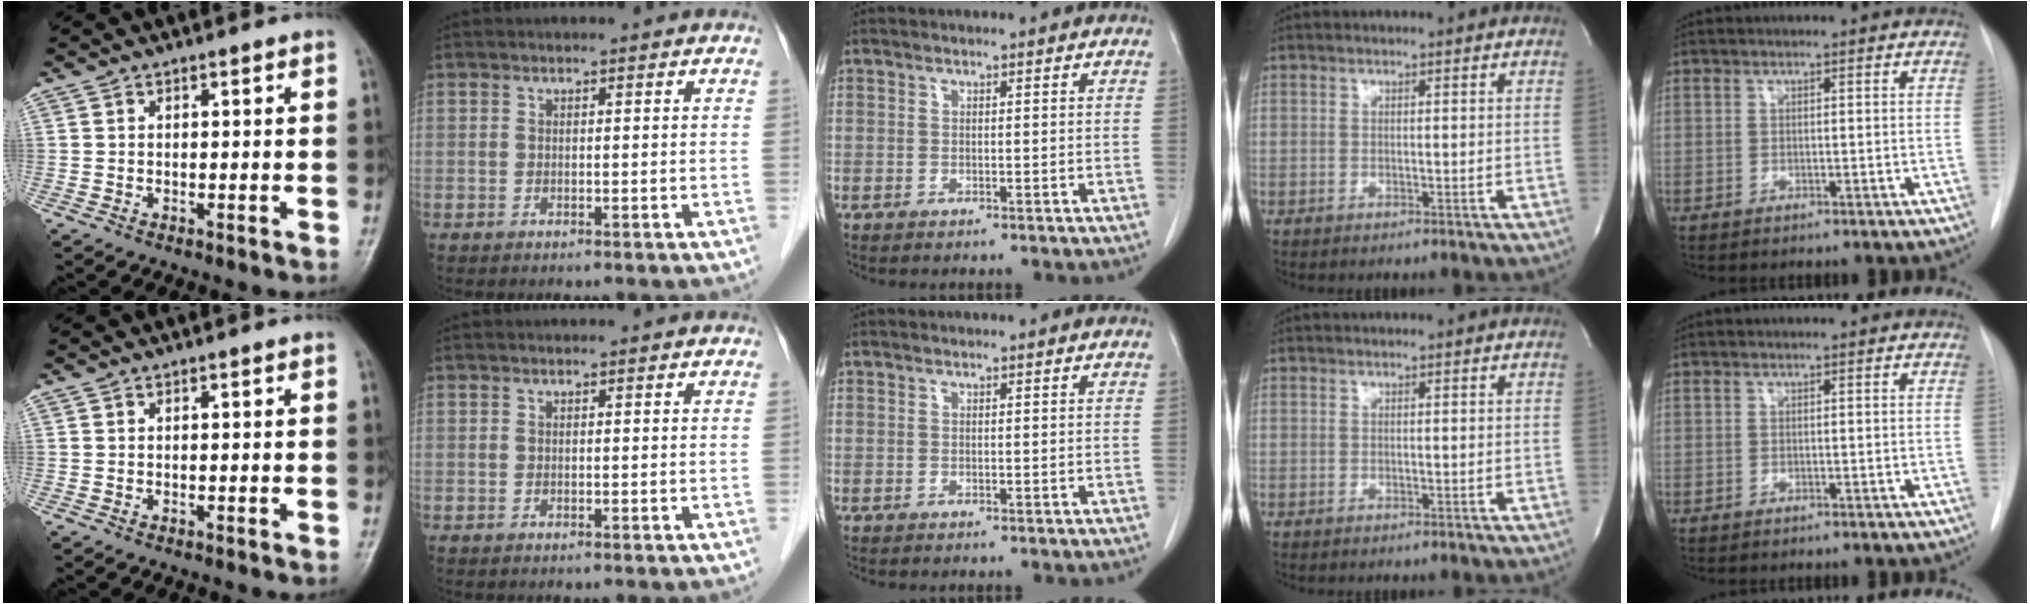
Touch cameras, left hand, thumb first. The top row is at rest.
{}